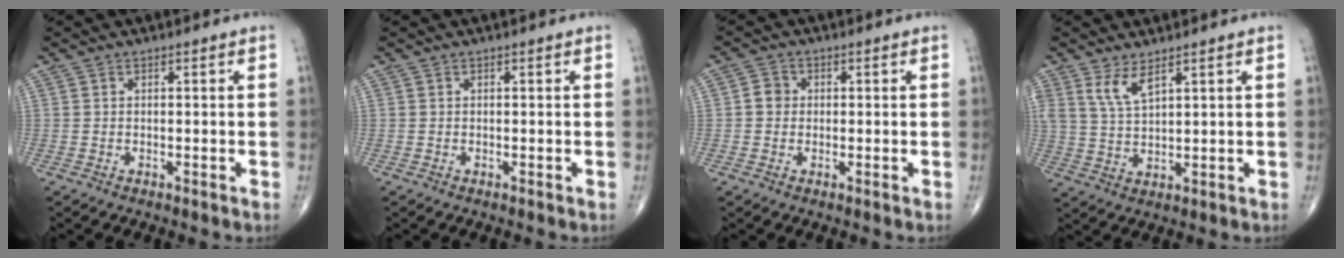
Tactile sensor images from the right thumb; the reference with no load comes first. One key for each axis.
{"total": 0.0}
{"total": 2.6, "fx": 0.0, "fy": 2.4, "fz": 1.0, "tx": -0.005, "ty": 0.005, "tz": -0.005}
{"total": 4.9, "fx": 3.2, "fy": 1.6, "fz": 3.4, "tx": -0.068, "ty": -0.023, "tz": 0.071}